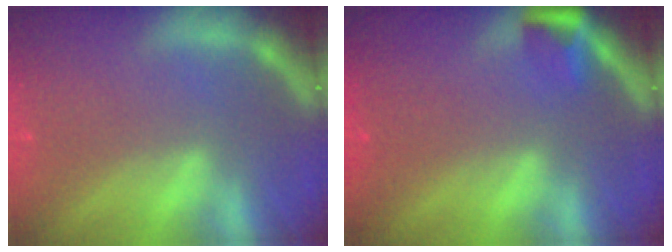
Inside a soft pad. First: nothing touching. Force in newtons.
{"total": 2.4}